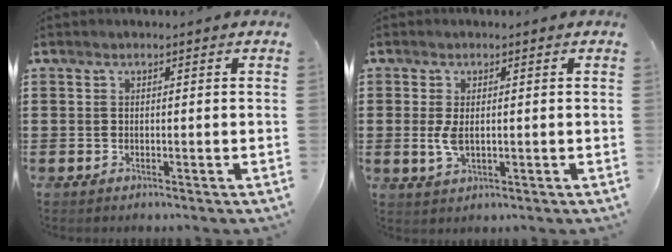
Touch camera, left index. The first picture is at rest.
{"total": 3.5, "force": [0.1, 1.7, 3.1], "torque": [-0.082, -0.003, -0.005]}